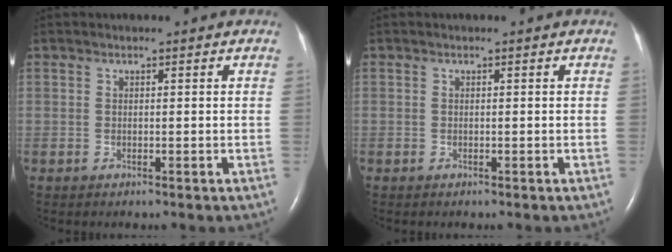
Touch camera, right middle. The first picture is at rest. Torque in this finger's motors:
{"motor_torque": [-0.36, -0.05, -0.53, -0.21]}